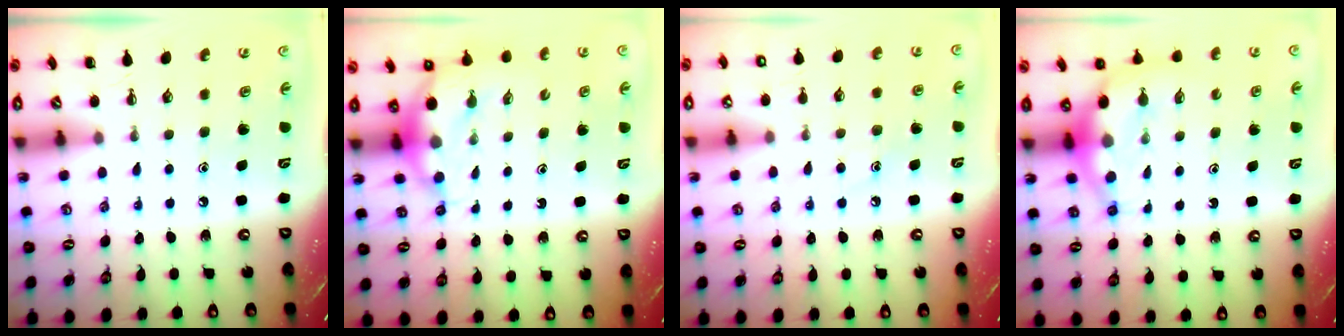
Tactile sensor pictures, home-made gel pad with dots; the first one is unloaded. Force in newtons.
{"total": 5.9, "press": 5.7, "slide": 1.6}
{"total": 8.8, "press": 8.7, "slide": 1.6}
{"total": 6.8, "press": 6.7, "slide": 1.6}